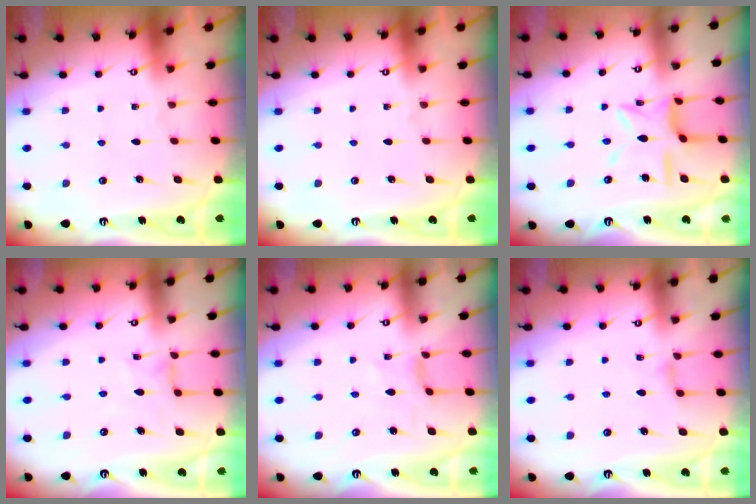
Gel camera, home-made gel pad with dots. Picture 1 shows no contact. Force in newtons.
{"total": 0.0}
{"total": 10.3, "press": 10.3, "slide": 0.8}
{"total": 0.7, "press": 0.7, "slide": 0.0}
{"total": 2.0, "press": 2.0, "slide": 0.3}
{"total": 4.4, "press": 4.4, "slide": 0.6}